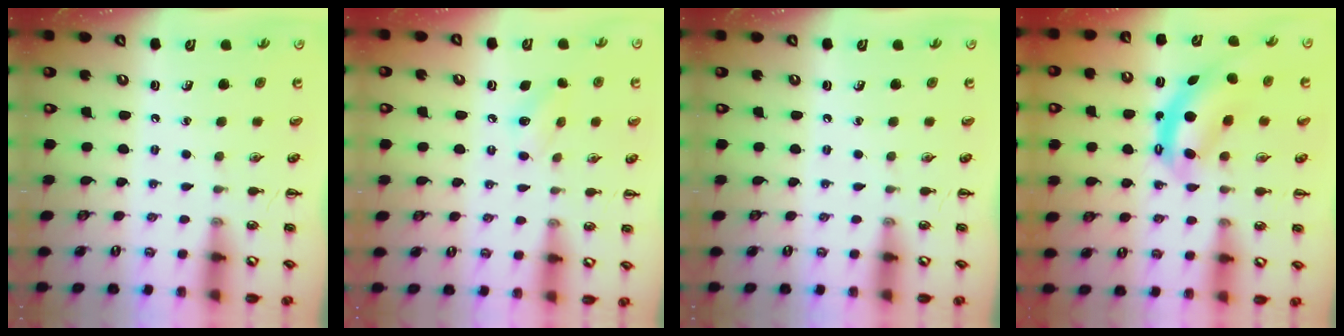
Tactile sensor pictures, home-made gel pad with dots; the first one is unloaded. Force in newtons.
{"total": 7.0, "press": 6.8, "slide": 1.6}
{"total": 0.0}
{"total": 6.5, "press": 6.4, "slide": 1.0}